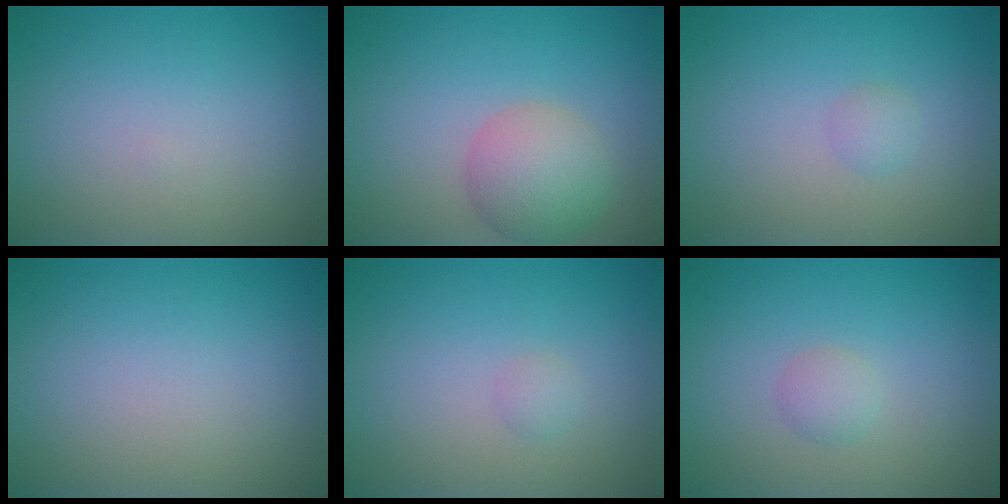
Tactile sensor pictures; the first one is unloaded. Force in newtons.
{"total": 4.4, "press": 4.4, "slide": 0.3}
{"total": 1.0, "press": 1.0, "slide": 0.1}
{"total": 0.0}
{"total": 0.7, "press": 0.7, "slide": 0.0}
{"total": 1.2, "press": 1.2, "slide": 0.0}